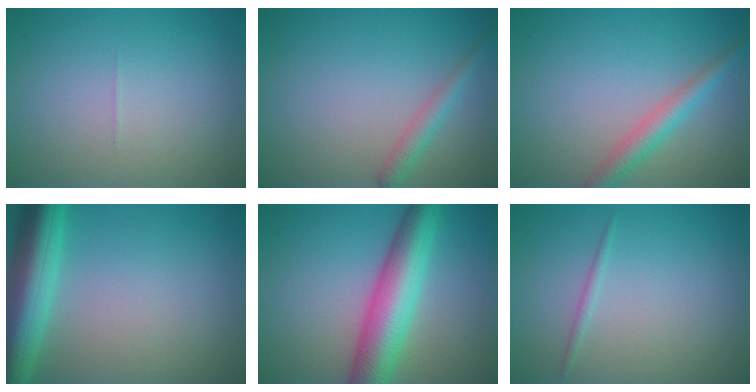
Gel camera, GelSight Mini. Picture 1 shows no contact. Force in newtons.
{"total": 1.9, "press": 1.9, "slide": 0.1}
{"total": 2.9, "press": 2.9, "slide": 0.1}
{"total": 7.5, "press": 7.5, "slide": 0.4}
{"total": 7.9, "press": 7.9, "slide": 0.1}
{"total": 0.7, "press": 0.7, "slide": 0.0}